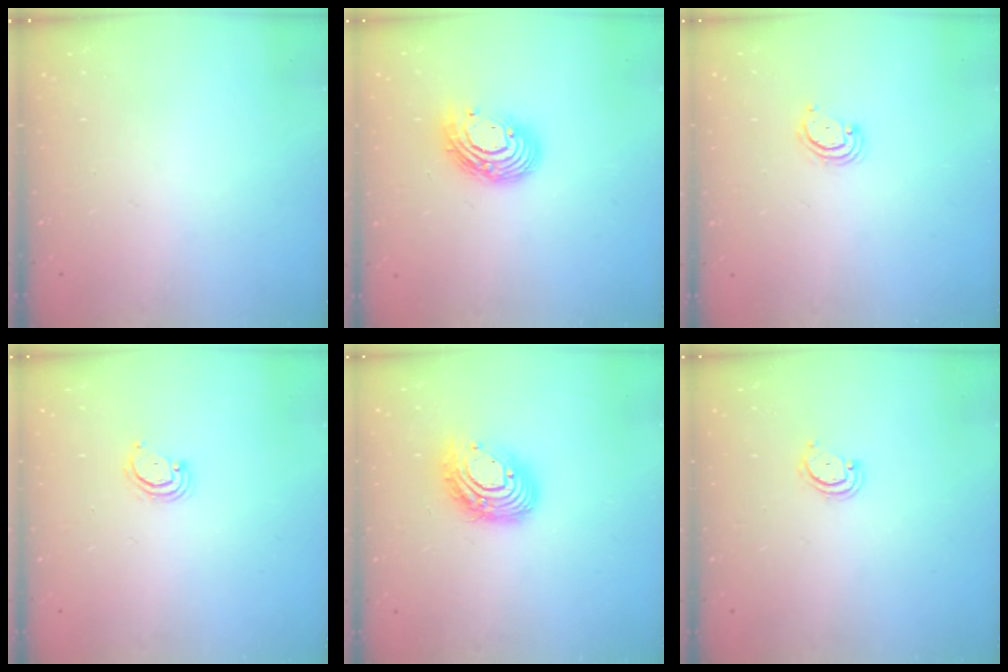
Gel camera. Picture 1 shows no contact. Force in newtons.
{"total": 11.9, "press": 11.9, "slide": 1.0}
{"total": 2.9, "press": 2.8, "slide": 0.4}
{"total": 2.9, "press": 2.9, "slide": 0.2}
{"total": 13.4, "press": 13.4, "slide": 1.3}
{"total": 2.6, "press": 2.6, "slide": 0.3}